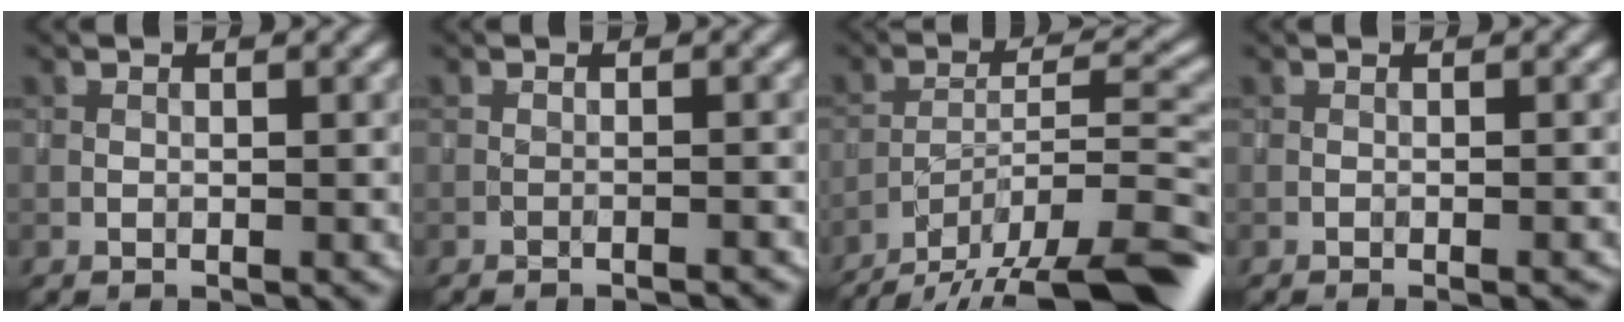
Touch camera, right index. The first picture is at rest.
{"total": 2.0, "force": [-2.0, 0.1, 0.3], "torque": [0.004, 0.015, -0.023]}
{"total": 15.7, "force": [-13.2, 3.8, 7.5], "torque": [-0.121, -0.010, -0.191]}
{"total": 1.1, "force": [-0.8, 0.1, 0.8], "torque": [-0.012, 0.004, -0.010]}